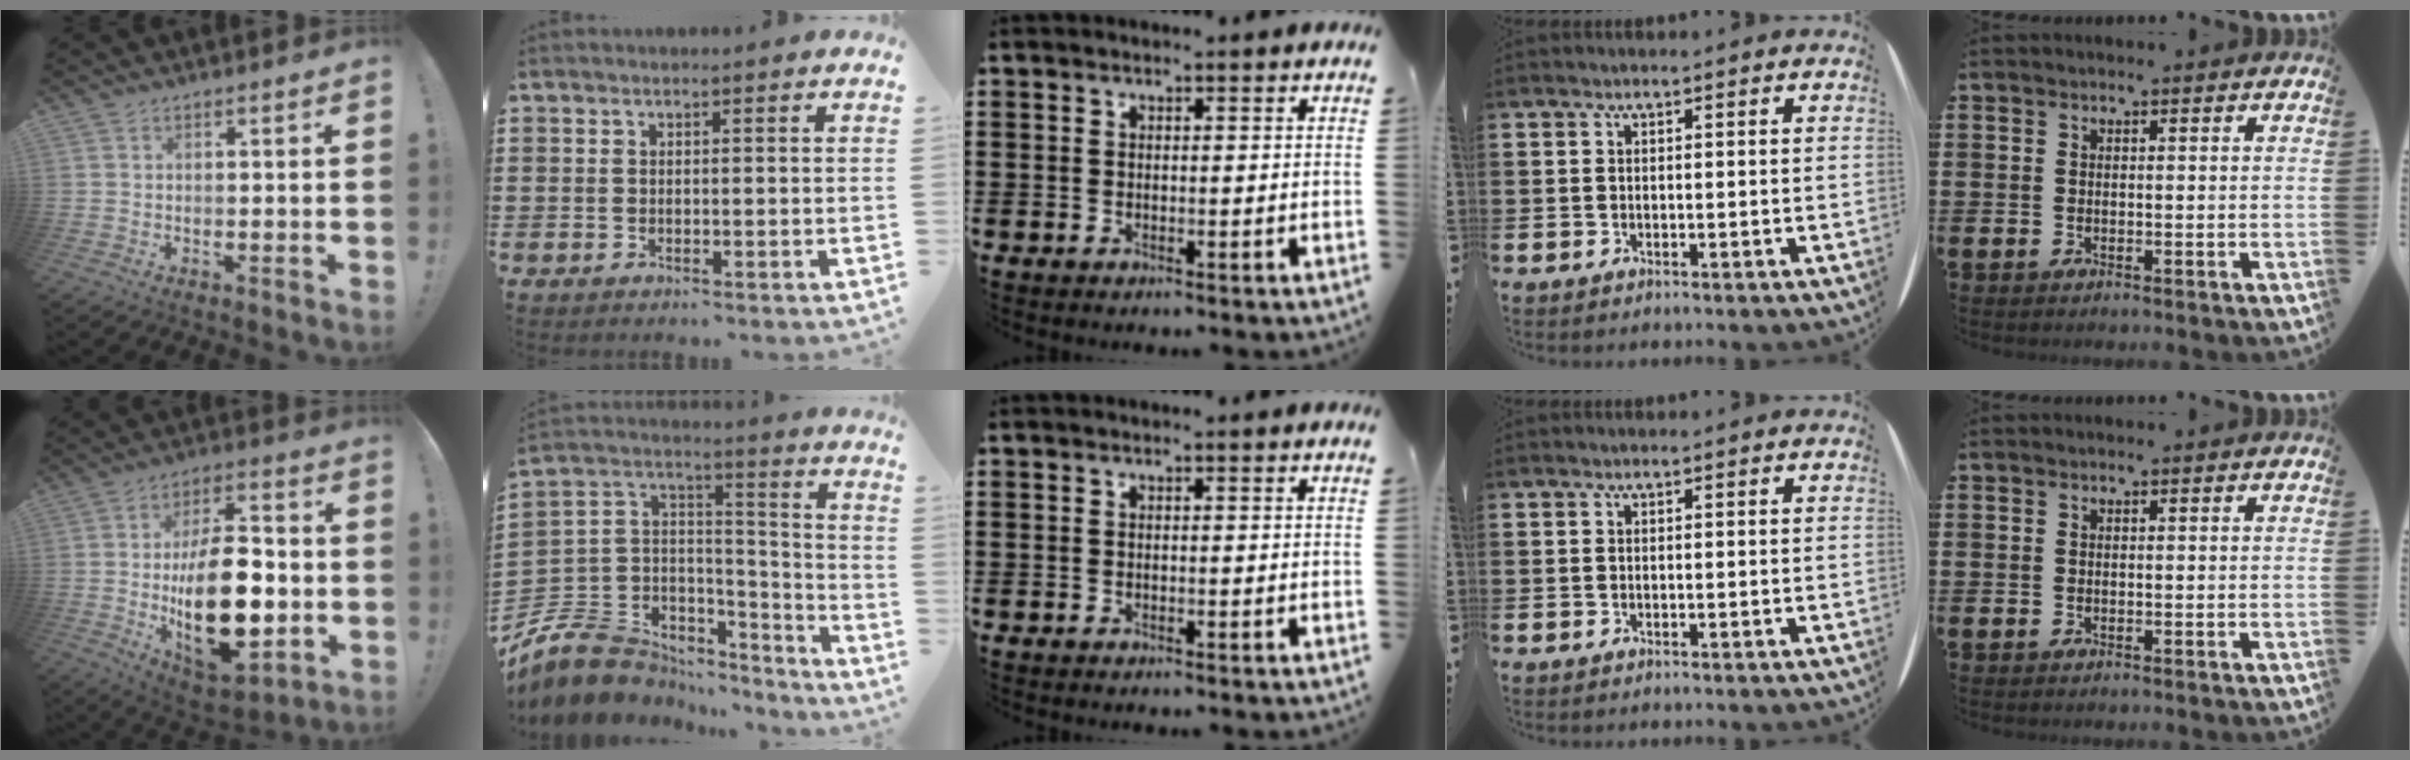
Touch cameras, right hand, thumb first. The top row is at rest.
{"thumb": {"total": 25.3, "force": [-3.2, 13.9, 21.0], "torque": [-0.363, 0.007, -0.039]}, "index": {"total": 9.2, "force": [-6.0, 6.6, 2.3], "torque": [-0.087, -0.001, -0.115]}}